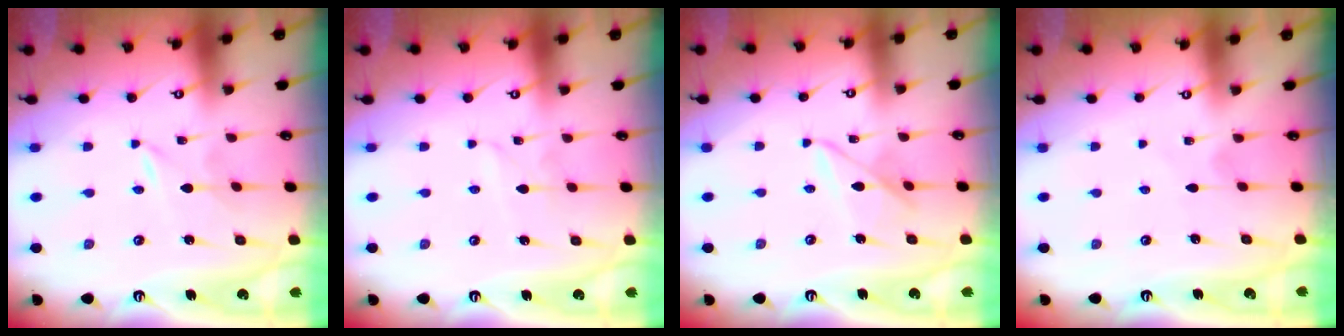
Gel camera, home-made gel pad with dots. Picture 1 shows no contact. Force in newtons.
{"total": 1.2, "press": 1.2, "slide": 0.1}
{"total": 6.9, "press": 6.9, "slide": 0.5}
{"total": 2.2, "press": 2.2, "slide": 0.3}